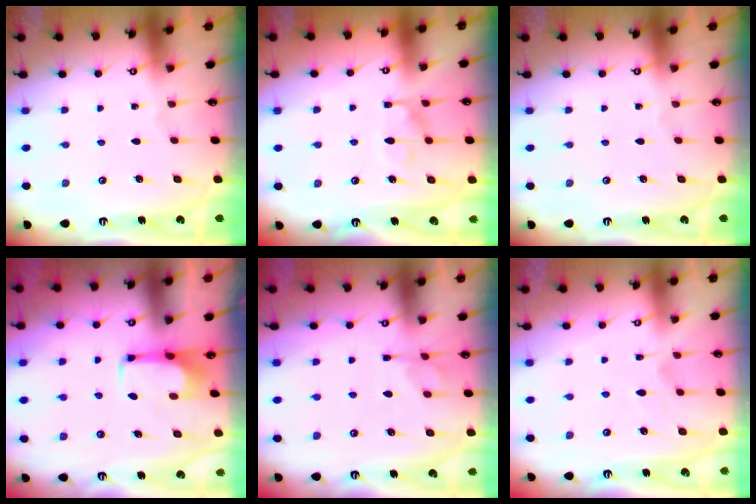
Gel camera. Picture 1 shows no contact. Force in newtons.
{"total": 8.5, "press": 8.4, "slide": 0.9}
{"total": 0.0}
{"total": 2.0, "press": 2.0, "slide": 0.2}
{"total": 1.2, "press": 0.0, "slide": 1.2}
{"total": 2.7, "press": 2.5, "slide": 1.2}